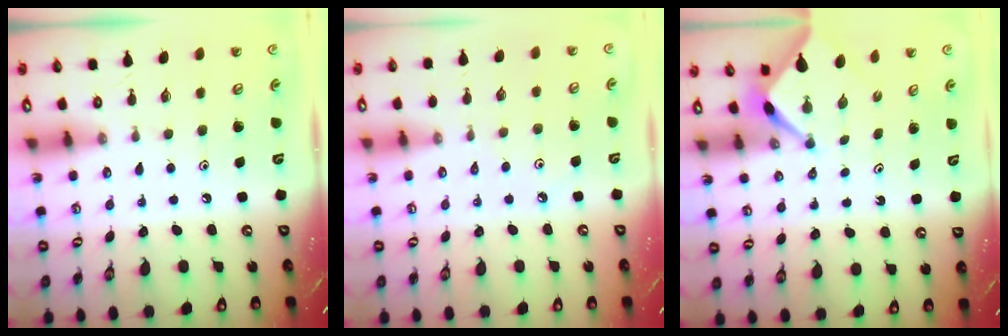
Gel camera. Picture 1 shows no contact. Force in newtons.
{"total": 2.0, "press": 2.0, "slide": 0.5}
{"total": 2.4, "press": 2.4, "slide": 0.3}